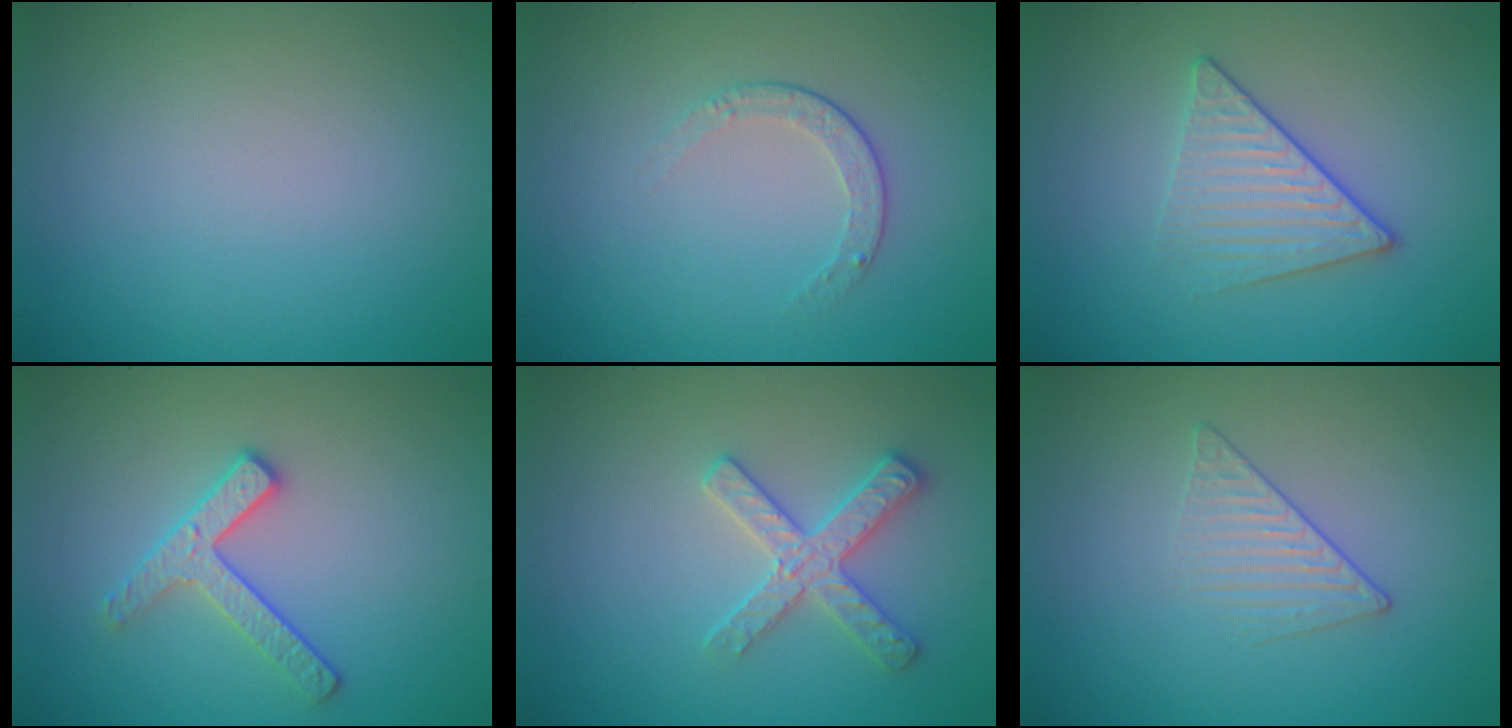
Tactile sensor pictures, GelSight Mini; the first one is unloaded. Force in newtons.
{"total": 1.6, "press": 1.2, "slide": 1.1}
{"total": 2.7, "press": 2.4, "slide": 1.2}
{"total": 2.6, "press": 2.4, "slide": 0.9}
{"total": 2.9, "press": 2.9, "slide": 0.1}
{"total": 1.6, "press": 1.0, "slide": 1.2}